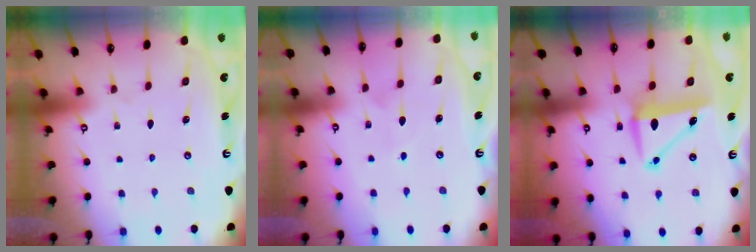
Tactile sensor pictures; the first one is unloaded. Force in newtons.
{"total": 4.3, "press": 4.3, "slide": 0.3}
{"total": 7.5, "press": 6.9, "slide": 2.9}